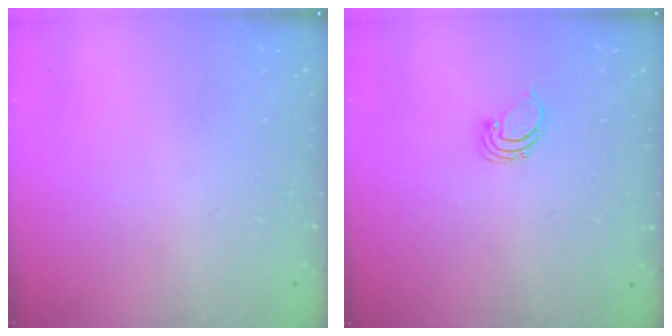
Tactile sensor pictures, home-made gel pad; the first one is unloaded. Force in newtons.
{"total": 2.2, "press": 2.2, "slide": 0.2}